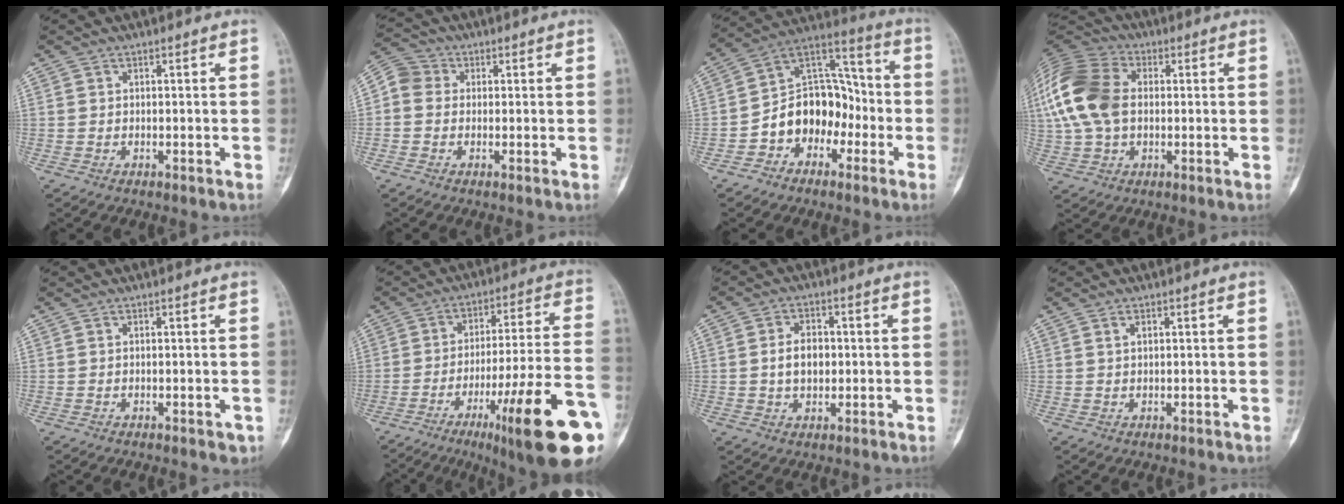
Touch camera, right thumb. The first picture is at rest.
{"total": 5.2, "force": [0.3, 4.6, 2.4], "torque": [-0.035, 0.014, -0.008]}
{"total": 14.7, "force": [-4.3, 10.8, 9.0], "torque": [-0.100, 0.068, -0.081]}
{"total": 18.2, "force": [1.7, 12.4, 13.3], "torque": [-0.300, 0.019, 0.026]}
{"total": 1.3, "force": [-0.4, 0.7, 1.1], "torque": [-0.008, 0.000, -0.001]}
{"total": 23.4, "force": [-10.5, 3.2, 20.7], "torque": [-0.265, 0.039, -0.153]}
{"total": 5.8, "force": [0.0, 4.0, 4.2], "torque": [-0.060, 0.009, 0.000]}
{"total": 1.1, "force": [0.5, 0.5, 0.8], "torque": [-0.014, 0.001, 0.009]}